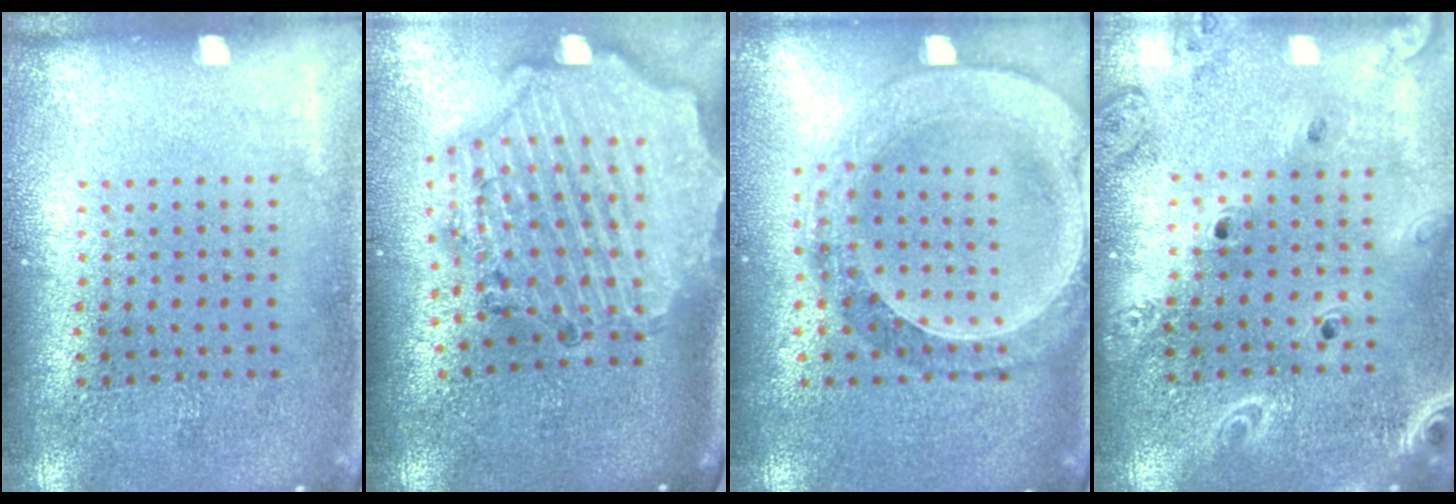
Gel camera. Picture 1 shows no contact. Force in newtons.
{"total": 2.9, "press": 2.6, "slide": 1.2}
{"total": 1.5, "press": 1.4, "slide": 0.3}
{"total": 2.0, "press": 1.9, "slide": 0.7}